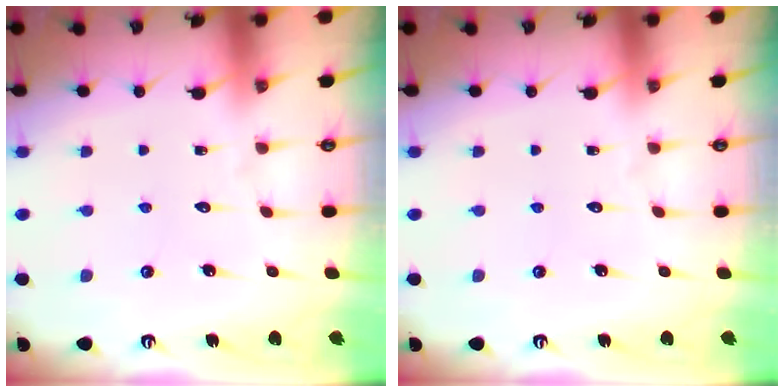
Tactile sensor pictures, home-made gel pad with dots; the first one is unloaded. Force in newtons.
{"total": 0.0}